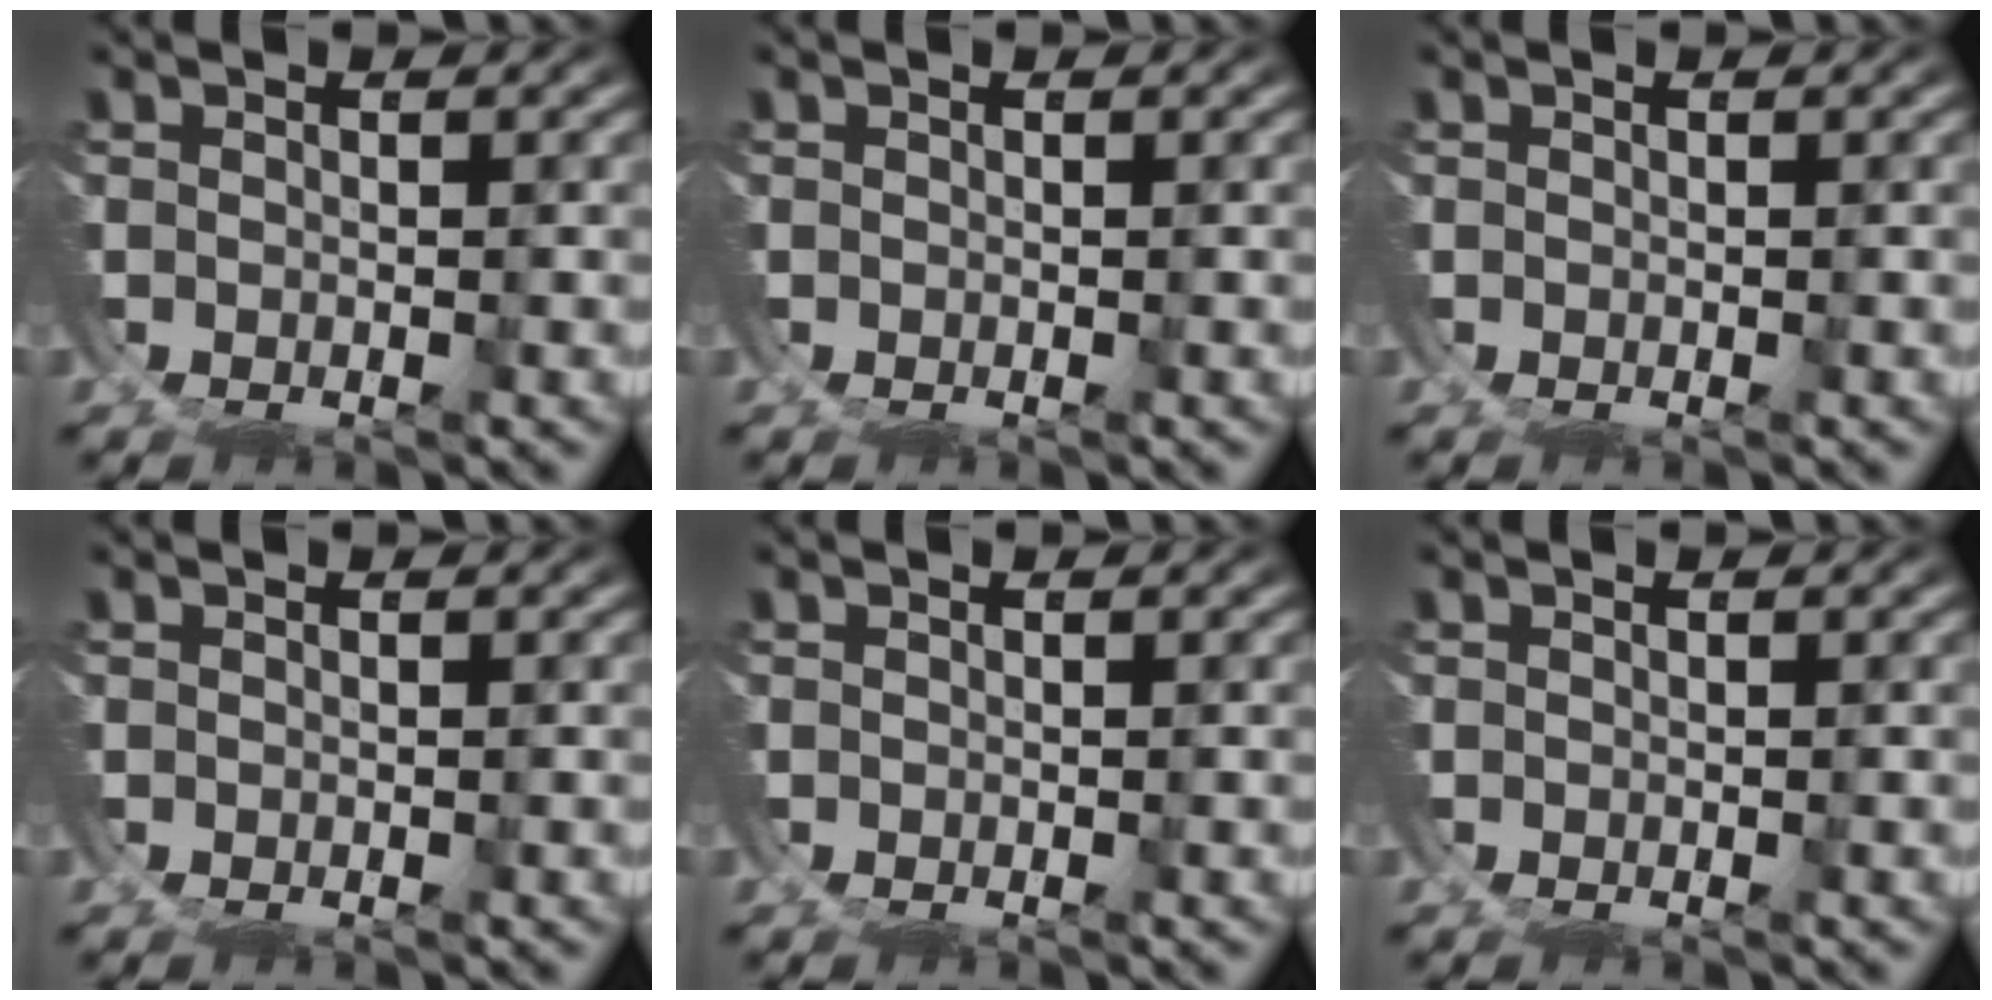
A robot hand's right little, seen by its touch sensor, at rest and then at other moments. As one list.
[{"total": 0.0}, {"total": 0.0}, {"total": 0.0}, {"total": 0.0}, {"total": 0.0}]